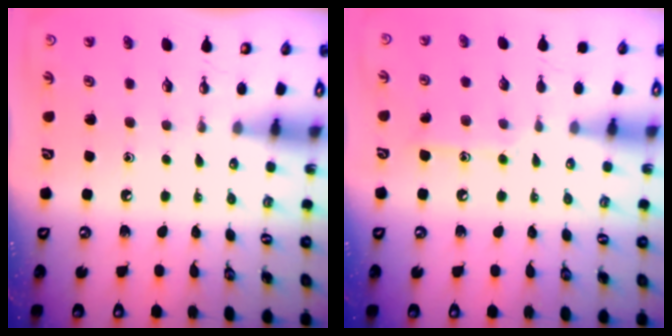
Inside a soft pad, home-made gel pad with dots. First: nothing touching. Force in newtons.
{"total": 8.8, "press": 8.7, "slide": 0.7}